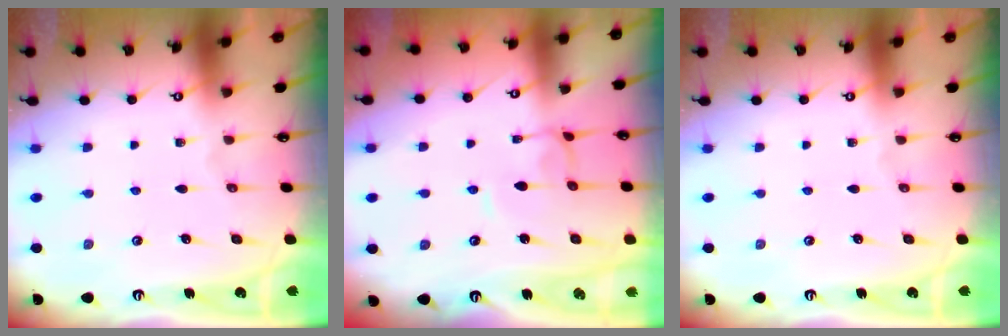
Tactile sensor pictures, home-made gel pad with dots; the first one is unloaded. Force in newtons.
{"total": 1.4, "press": 1.3, "slide": 0.4}
{"total": 0.0}